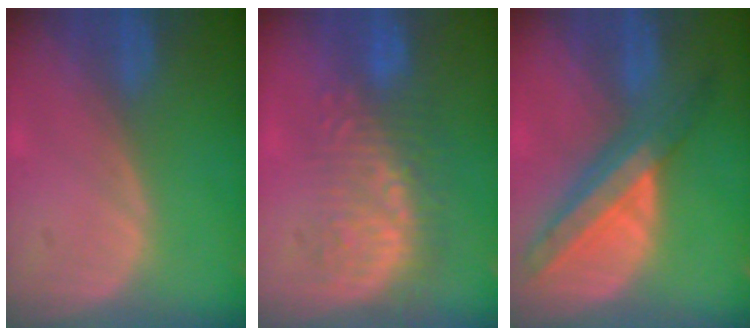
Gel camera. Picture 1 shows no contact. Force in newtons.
{"total": 9.0, "press": 8.6, "slide": 2.8}
{"total": 8.6, "press": 7.4, "slide": 4.5}